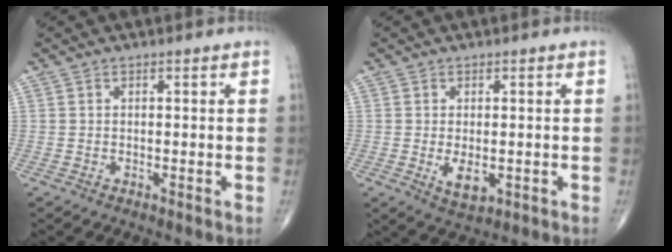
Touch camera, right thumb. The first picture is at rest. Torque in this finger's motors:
{"motor_torque": [-0.28, 0.48, 0.32, 0.27, 0.14]}